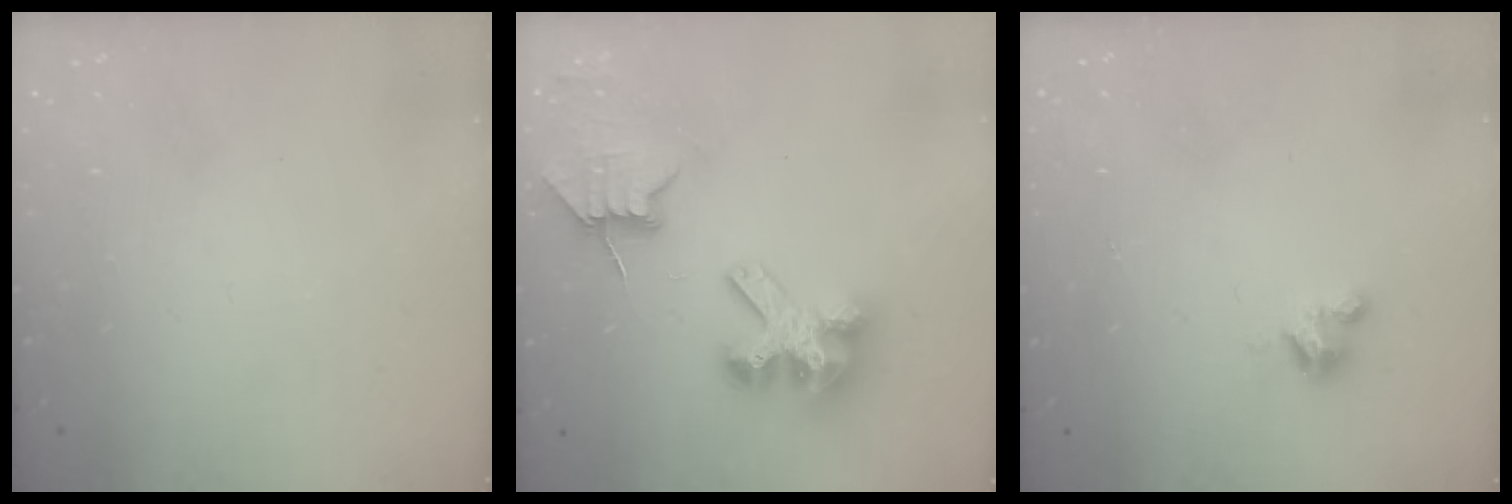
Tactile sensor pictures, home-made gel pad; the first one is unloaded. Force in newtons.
{"total": 9.5, "press": 9.5, "slide": 0.8}
{"total": 3.6, "press": 3.6, "slide": 0.4}